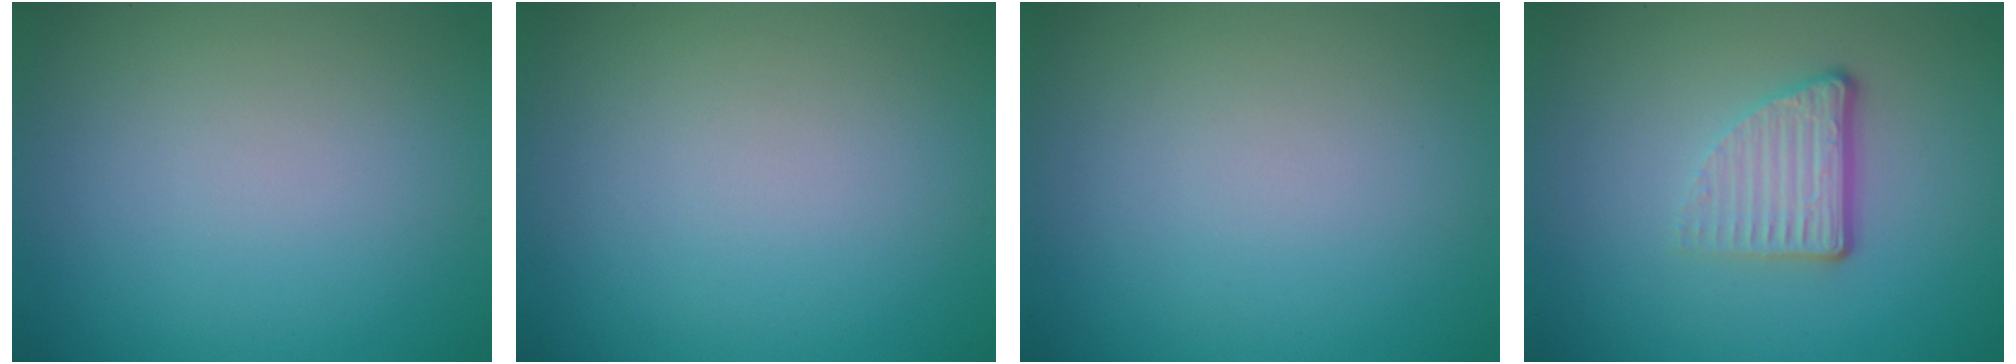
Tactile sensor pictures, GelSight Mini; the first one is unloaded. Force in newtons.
{"total": 0.0}
{"total": 0.0}
{"total": 3.7, "press": 2.5, "slide": 2.7}